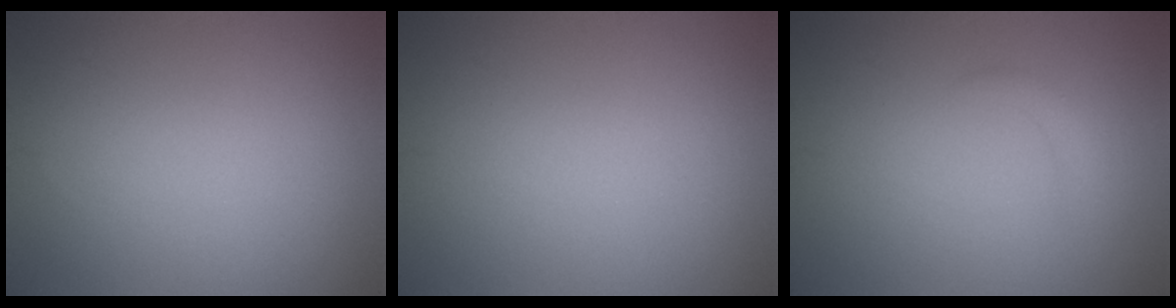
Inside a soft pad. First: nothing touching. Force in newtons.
{"total": 0.0}
{"total": 1.0, "press": 1.0, "slide": 0.1}